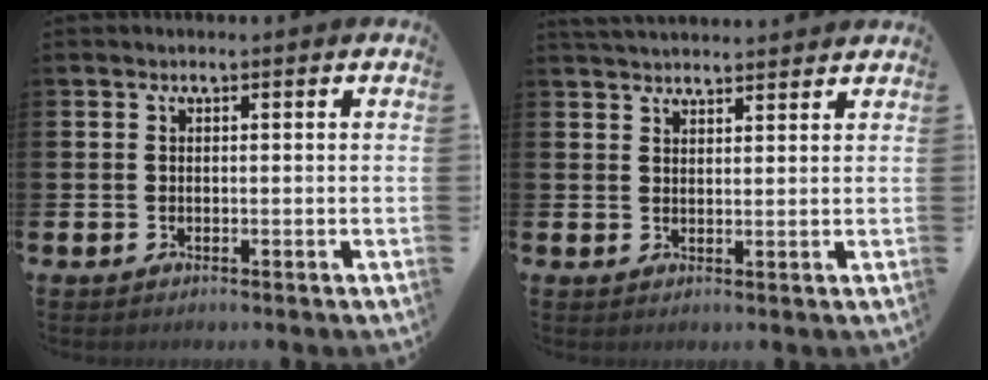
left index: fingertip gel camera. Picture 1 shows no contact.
{"total": 3.0, "force": [3.0, 0.3, 0.3], "torque": [-0.006, -0.015, 0.055]}